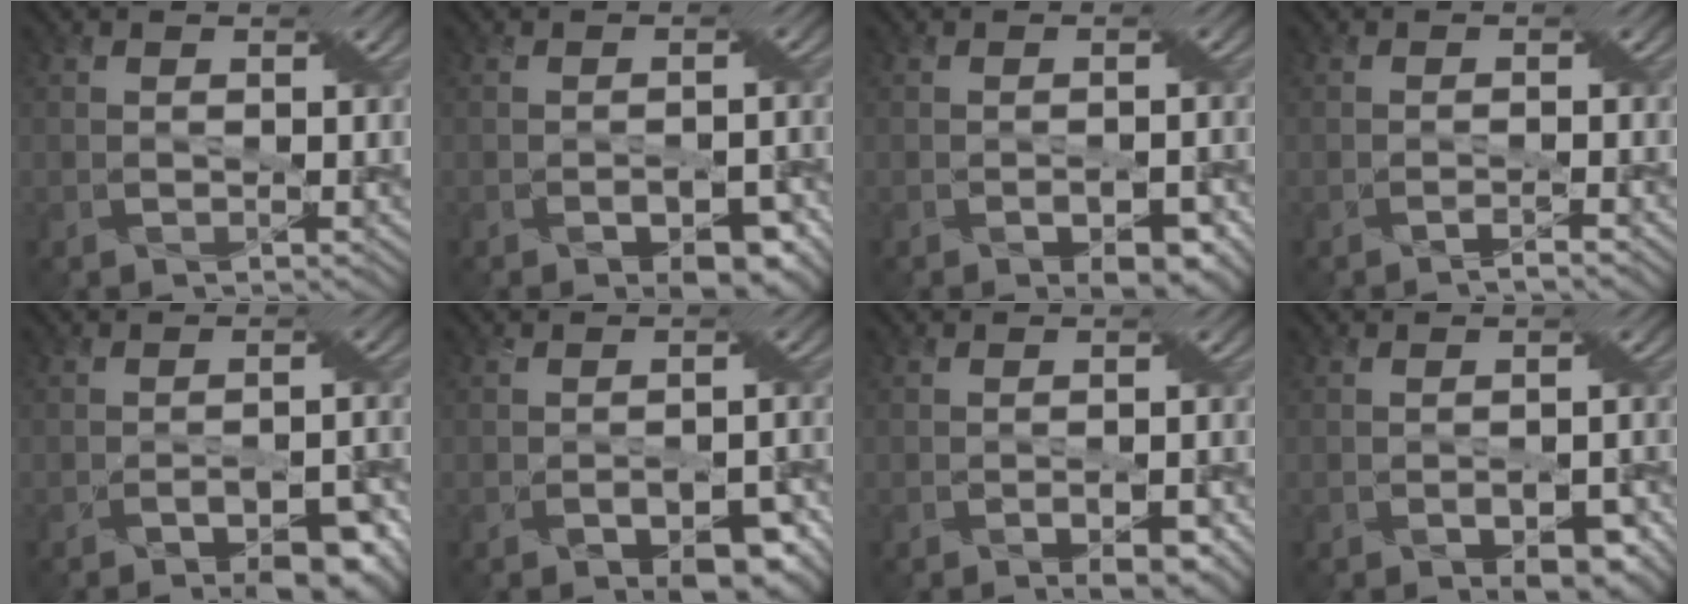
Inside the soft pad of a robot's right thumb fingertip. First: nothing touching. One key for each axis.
{"total": 5.8, "fx": -3.4, "fy": 2.7, "fz": 3.8, "tx": -0.048, "ty": -0.015, "tz": -0.048}
{"total": 4.5, "fx": -2.7, "fy": 1.9, "fz": 3.1, "tx": -0.040, "ty": -0.009, "tz": -0.039}
{"total": 1.4, "fx": -1.3, "fy": -0.5, "fz": 0.3, "tx": -0.007, "ty": 0.005, "tz": -0.025}
{"total": 8.0, "fx": -5.4, "fy": 2.8, "fz": 5.2, "tx": -0.078, "ty": -0.013, "tz": -0.078}
{"total": 7.0, "fx": -4.2, "fy": 3.4, "fz": 4.4, "tx": -0.059, "ty": -0.016, "tz": -0.059}
{"total": 3.8, "fx": -2.2, "fy": 1.2, "fz": 2.8, "tx": -0.040, "ty": -0.006, "tz": -0.030}
{"total": 5.1, "fx": -2.9, "fy": 2.4, "fz": 3.5, "tx": -0.044, "ty": -0.013, "tz": -0.042}